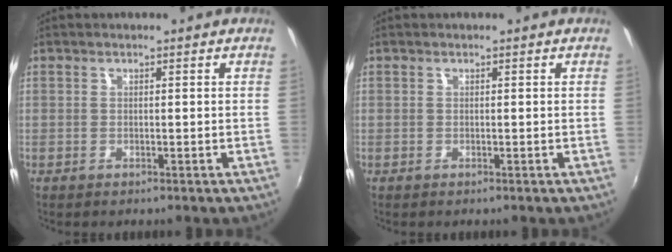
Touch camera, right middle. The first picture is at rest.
{"total": 0.0}